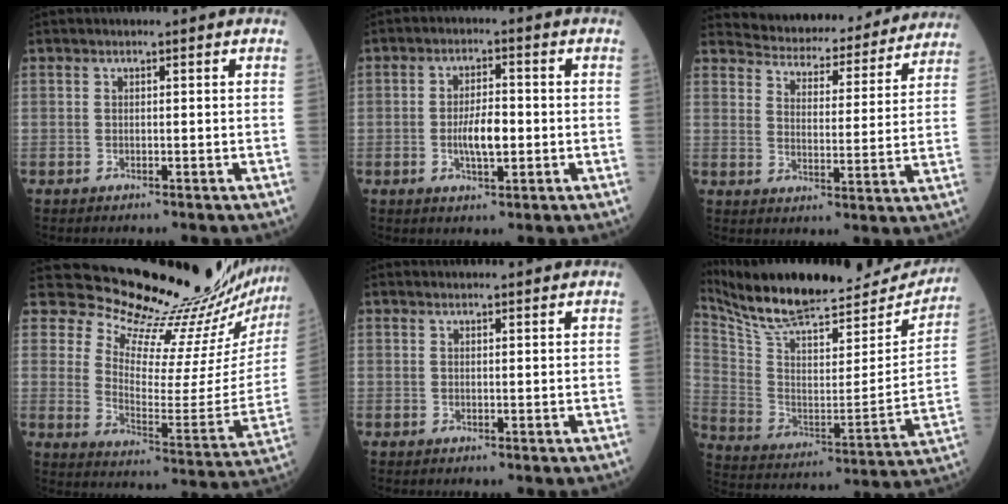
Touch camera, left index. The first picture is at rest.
{"total": 5.1, "force": [-1.1, 1.6, 4.7], "torque": [-0.089, -0.003, -0.022]}
{"total": 20.3, "force": [19.2, 4.5, 4.8], "torque": [-0.057, -0.023, 0.237]}
{"total": 21.7, "force": [21.0, 0.9, 5.5], "torque": [-0.099, -0.133, 0.271]}
{"total": 1.8, "force": [1.8, 0.2, 0.2], "torque": [-0.007, 0.012, 0.026]}
{"total": 29.3, "force": [26.3, 7.1, 10.8], "torque": [-0.198, -0.049, 0.375]}